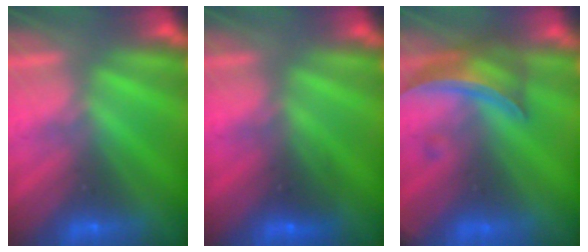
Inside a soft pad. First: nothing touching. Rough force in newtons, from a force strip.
{"total": 2.8}
{"total": 9.6}